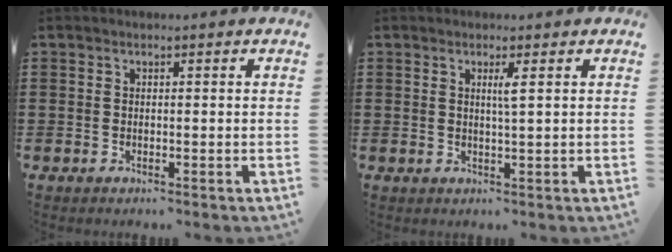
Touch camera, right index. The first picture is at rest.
{"total": 1.9, "force": [0.7, -0.2, 1.7], "torque": [-0.035, -0.003, 0.009]}